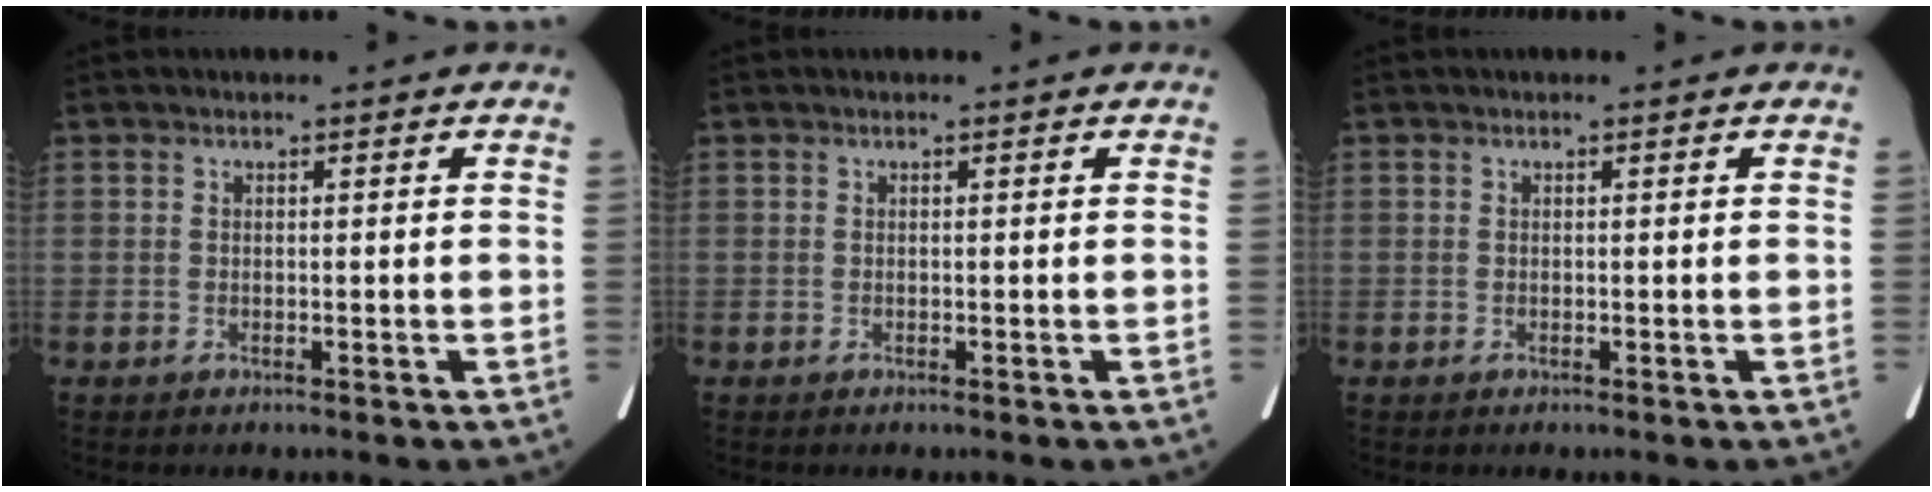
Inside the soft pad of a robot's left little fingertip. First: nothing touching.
{"total": 0.0}
{"total": 0.0}